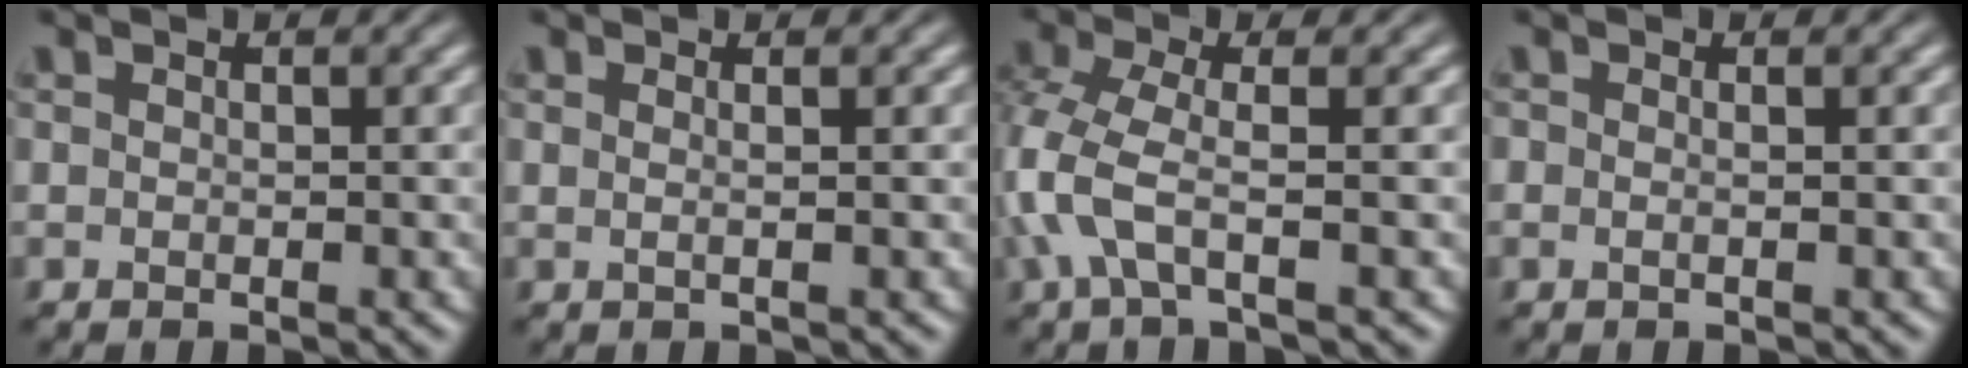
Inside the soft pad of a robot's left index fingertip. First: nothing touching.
{"total": 1.2, "force": [0.3, 0.5, 1.0], "torque": [-0.011, -0.004, -0.007]}
{"total": 4.5, "force": [-1.5, 1.4, 4.0], "torque": [-0.106, -0.001, -0.038]}
{"total": 1.2, "force": [0.2, 0.6, 1.0], "torque": [-0.007, -0.007, -0.014]}